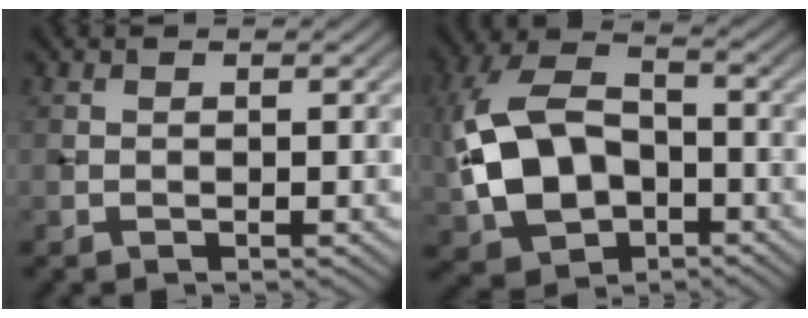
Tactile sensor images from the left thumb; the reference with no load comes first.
{"total": 12.4, "force": [-1.9, 8.4, 8.9], "torque": [-0.221, 0.008, -0.048]}